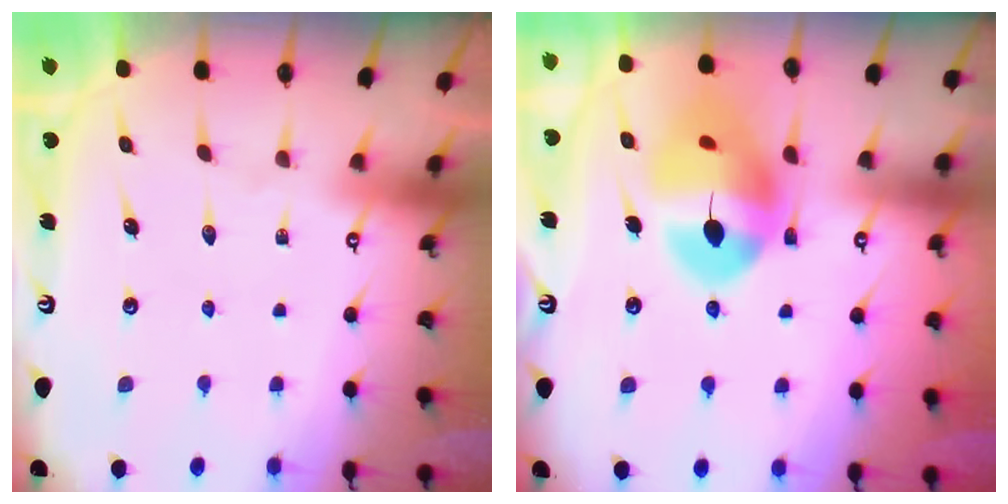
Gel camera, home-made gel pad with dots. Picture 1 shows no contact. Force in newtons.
{"total": 16.3, "press": 16.2, "slide": 2.2}